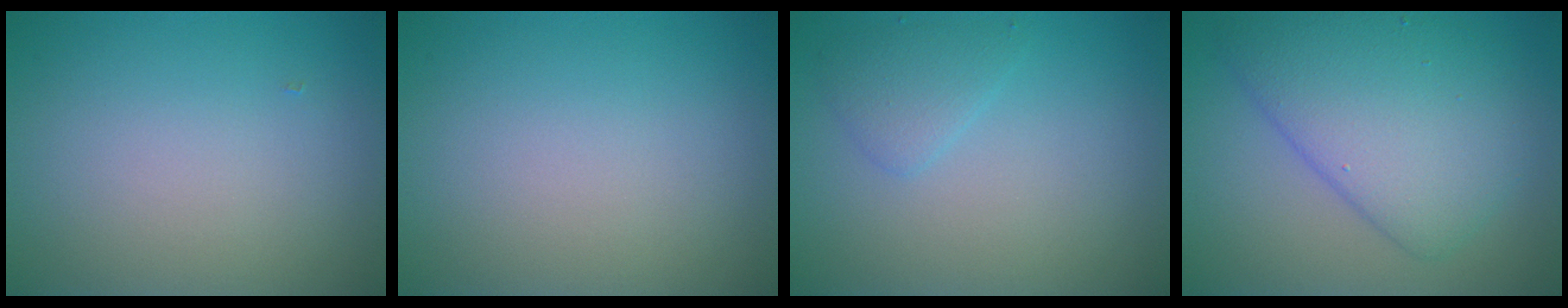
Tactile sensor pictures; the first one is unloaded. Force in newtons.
{"total": 0.0}
{"total": 1.7, "press": 1.7, "slide": 0.0}
{"total": 7.0, "press": 7.0, "slide": 0.3}